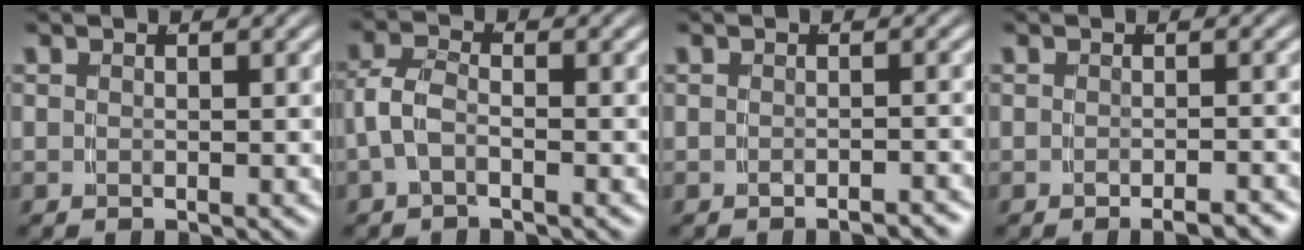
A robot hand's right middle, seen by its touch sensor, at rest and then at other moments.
{"total": 3.1, "force": [-0.7, 2.0, 2.3], "torque": [-0.062, -0.013, -0.008]}
{"total": 1.8, "force": [-1.8, -0.2, 0.4], "torque": [-0.006, 0.003, -0.027]}
{"total": 2.1, "force": [-1.9, -0.2, 0.8], "torque": [-0.010, 0.004, -0.030]}